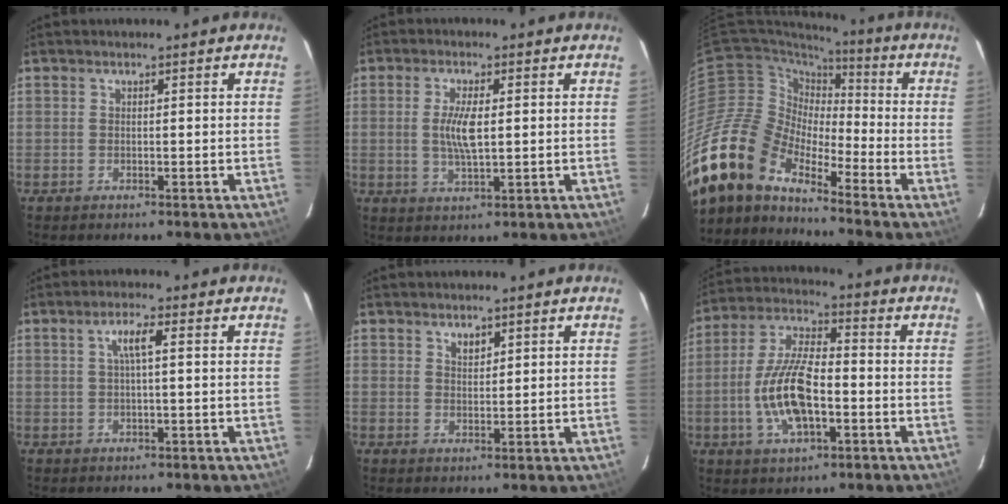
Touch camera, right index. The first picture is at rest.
{"total": 5.7, "force": [0.4, 1.9, 5.3], "torque": [-0.103, -0.001, 0.008]}
{"total": 18.0, "force": [-14.4, 7.4, 7.9], "torque": [-0.149, -0.021, -0.286]}
{"total": 3.4, "force": [0.6, 0.2, 3.4], "torque": [-0.064, 0.006, 0.010]}
{"total": 2.0, "force": [1.3, 1.1, 1.0], "torque": [-0.012, 0.003, 0.022]}
{"total": 13.6, "force": [-3.5, 5.5, 11.9], "torque": [-0.249, 0.002, -0.064]}